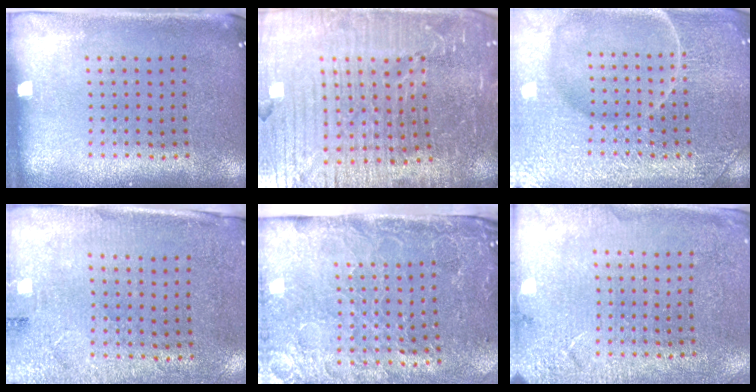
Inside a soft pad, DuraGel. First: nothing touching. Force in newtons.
{"total": 7.0, "press": 6.1, "slide": 3.4}
{"total": 6.9, "press": 6.9, "slide": 0.7}
{"total": 2.7, "press": 2.3, "slide": 1.4}
{"total": 4.4, "press": 3.6, "slide": 2.5}
{"total": 2.7, "press": 2.7, "slide": 0.1}